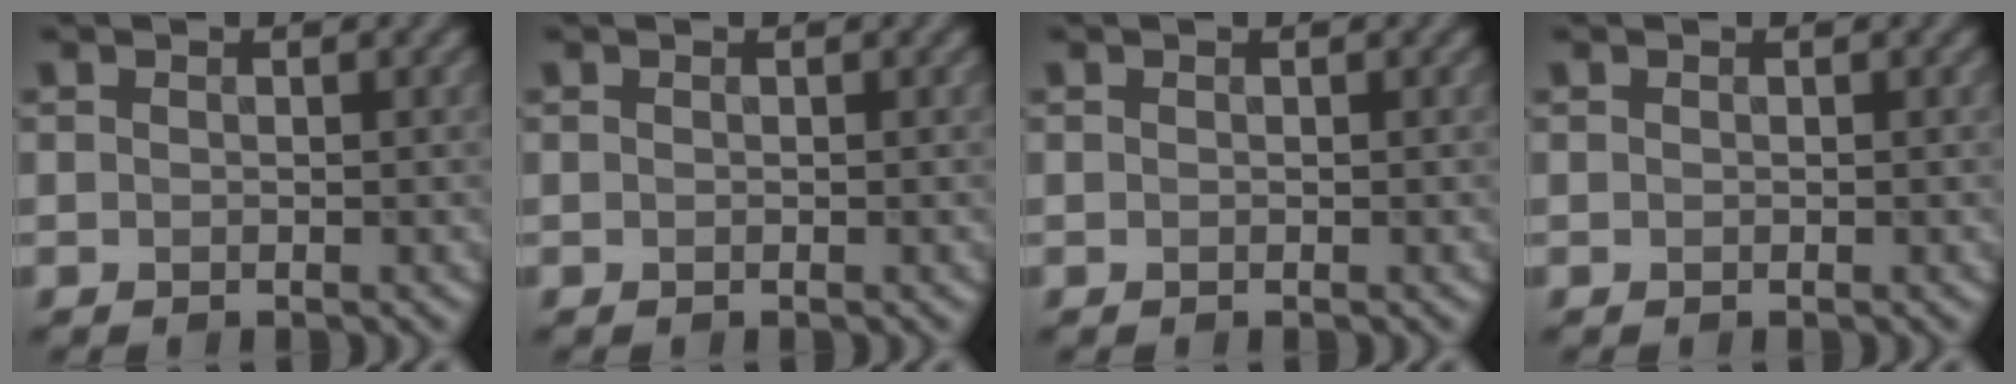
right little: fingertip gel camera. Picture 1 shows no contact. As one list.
[{"total": 0.0}, {"total": 0.0}, {"total": 0.0}]